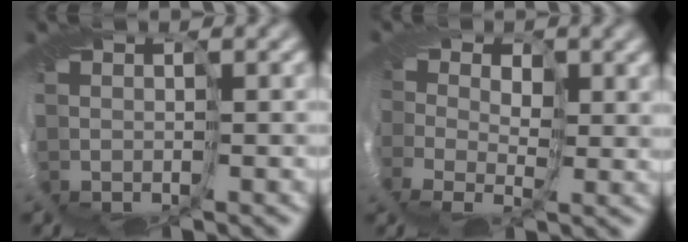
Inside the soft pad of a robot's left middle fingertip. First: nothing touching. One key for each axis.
{"total": 1.7, "fx": -0.3, "fy": 1.6, "fz": 0.6, "tx": 0.010, "ty": -0.021, "tz": -0.018}